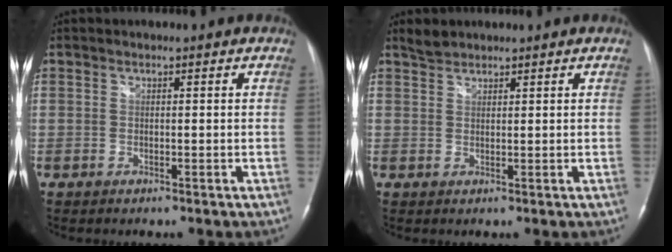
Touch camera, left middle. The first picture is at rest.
{"total": 1.9, "force": [1.8, 0.5, 0.2], "torque": [-0.008, 0.006, 0.037]}